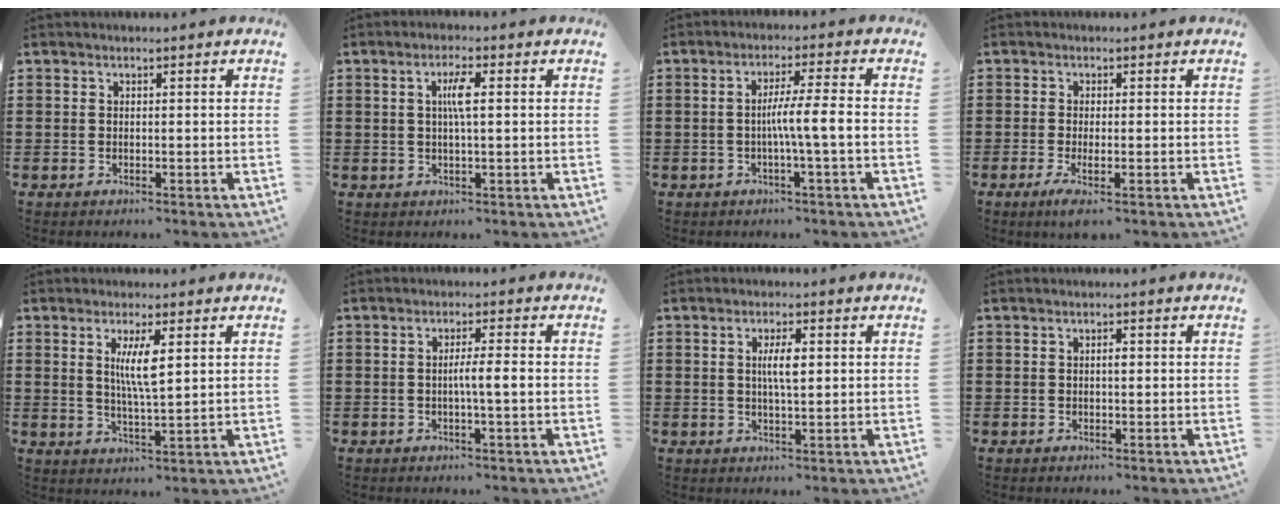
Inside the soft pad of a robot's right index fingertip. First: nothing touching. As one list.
[{"total": 3.5, "force": [0.5, 0.5, 3.4], "torque": [-0.066, 0.002, 0.005]}, {"total": 5.1, "force": [-1.1, -0.4, 5.0], "torque": [-0.089, -0.004, -0.026]}, {"total": 1.9, "force": [-0.9, 0.1, 1.7], "torque": [-0.045, -0.011, -0.020]}, {"total": 5.6, "force": [1.6, 1.0, 5.2], "torque": [-0.107, 0.002, 0.025]}, {"total": 3.2, "force": [-0.5, 0.0, 3.1], "torque": [-0.054, -0.005, -0.012]}, {"total": 4.1, "force": [0.7, 1.0, 3.9], "torque": [-0.077, 0.005, 0.009]}, {"total": 1.2, "force": [0.1, 0.4, 1.1], "torque": [-0.022, 0.000, 0.000]}]